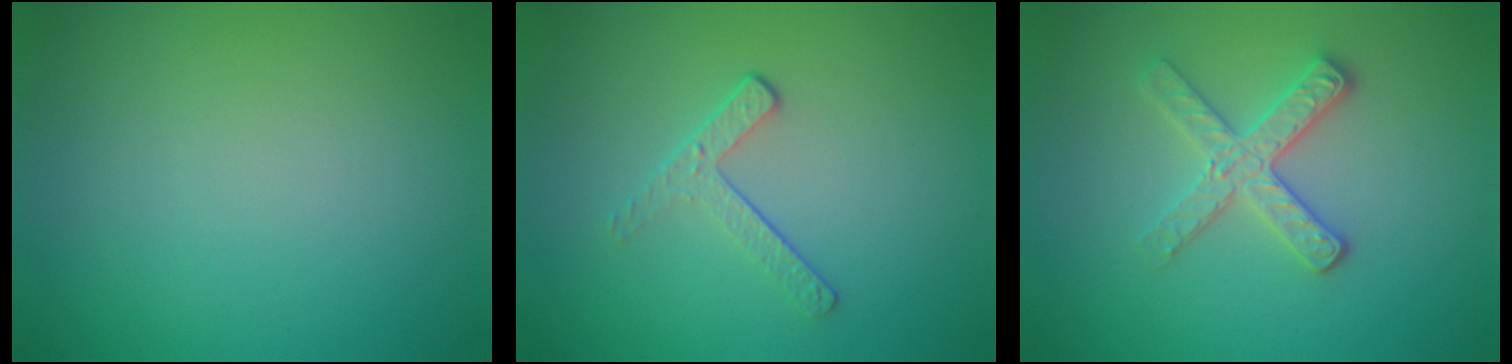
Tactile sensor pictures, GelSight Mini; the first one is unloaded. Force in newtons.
{"total": 1.8, "press": 1.1, "slide": 1.4}
{"total": 3.0, "press": 2.8, "slide": 1.0}